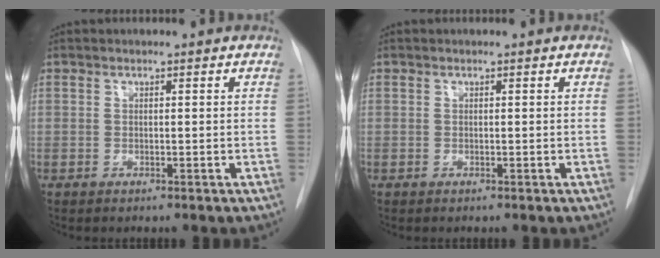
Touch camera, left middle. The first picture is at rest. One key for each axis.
{"total": 0.0}